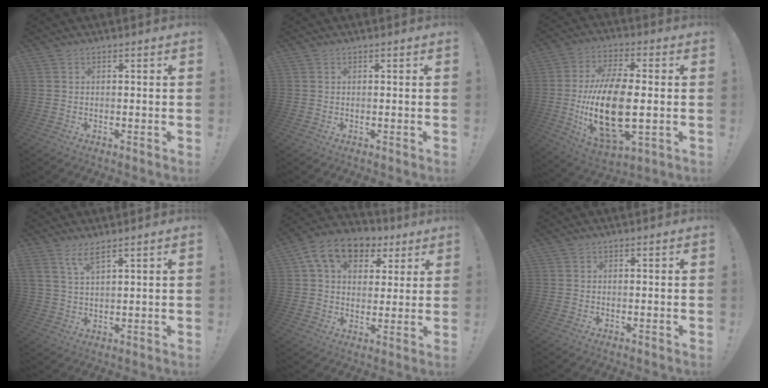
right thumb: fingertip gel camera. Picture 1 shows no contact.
{"total": 0.0}
{"total": 21.3, "force": [-1.9, 10.3, 18.6], "torque": [-0.369, -0.008, -0.024]}
{"total": 5.3, "force": [3.8, 1.1, 3.6], "torque": [-0.072, -0.013, 0.067]}
{"total": 13.8, "force": [6.6, 9.4, 7.7], "torque": [-0.124, -0.022, 0.125]}
{"total": 0.0}